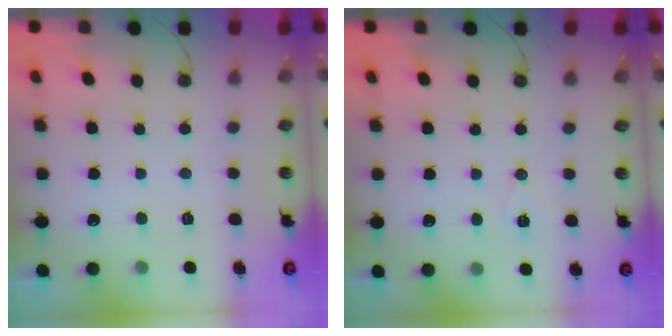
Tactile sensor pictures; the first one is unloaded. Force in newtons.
{"total": 6.2, "press": 4.1, "slide": 4.6}